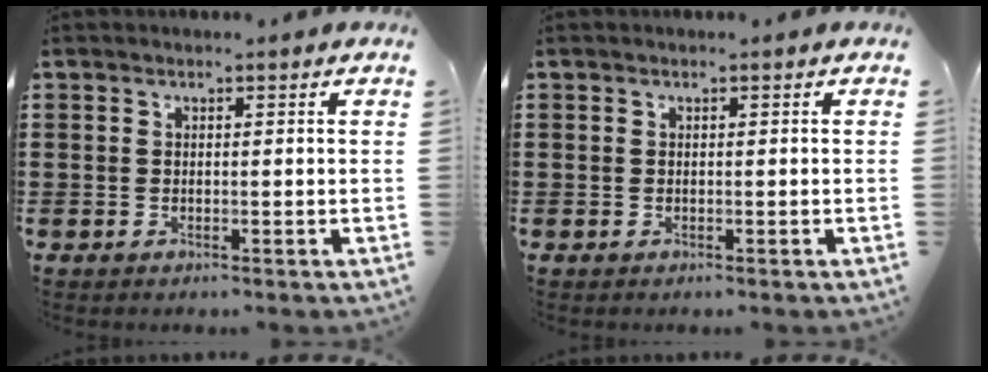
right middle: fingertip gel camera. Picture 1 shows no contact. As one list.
[{"total": 0.0}]